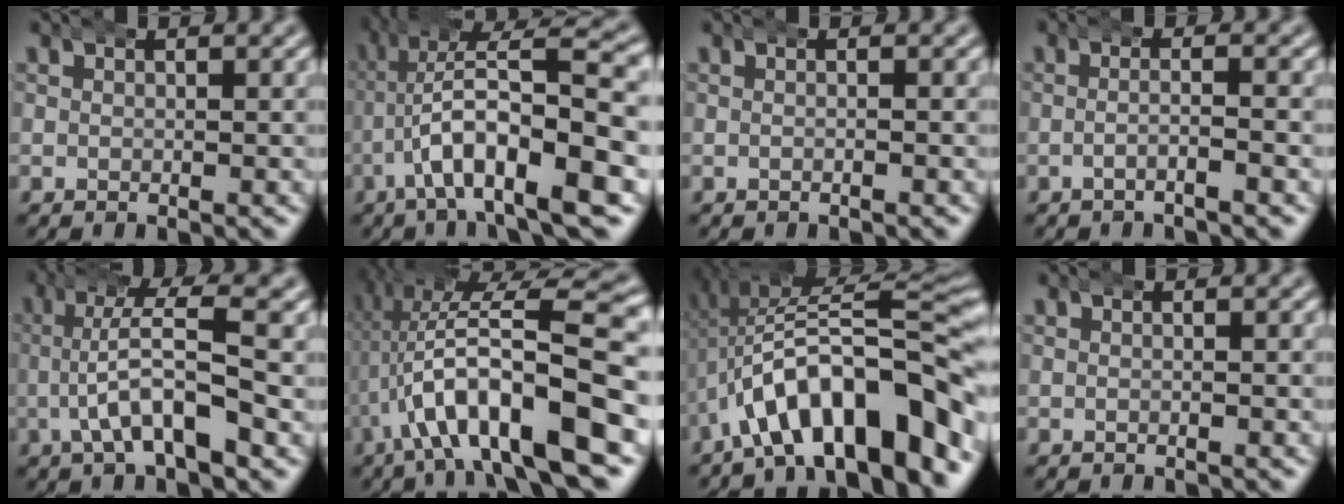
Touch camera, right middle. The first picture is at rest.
{"total": 11.1, "force": [-1.5, 4.3, 10.1], "torque": [-0.157, 0.003, -0.025]}
{"total": 0.6, "force": [-0.2, 0.1, 0.6], "torque": [-0.004, 0.004, -0.007]}
{"total": 2.0, "force": [-1.2, -0.4, 1.5], "torque": [-0.029, 0.000, -0.023]}
{"total": 5.3, "force": [0.1, 1.3, 5.1], "torque": [-0.089, 0.008, -0.005]}
{"total": 13.6, "force": [-0.2, 5.5, 12.4], "torque": [-0.187, 0.013, -0.007]}
{"total": 12.5, "force": [-3.1, 6.1, 10.5], "torque": [-0.169, -0.005, -0.043]}
{"total": 0.0}